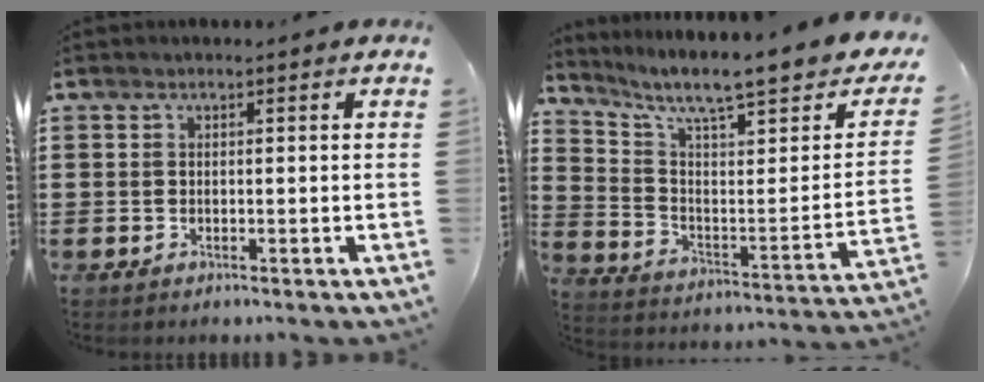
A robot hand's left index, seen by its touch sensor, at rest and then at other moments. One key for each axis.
{"total": 8.1, "fx": 6.1, "fy": 1.3, "fz": 5.3, "tx": -0.112, "ty": -0.050, "tz": 0.094}